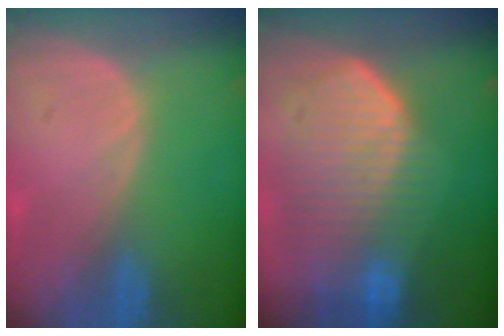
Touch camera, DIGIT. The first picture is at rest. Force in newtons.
{"total": 10.8, "press": 9.5, "slide": 5.2}